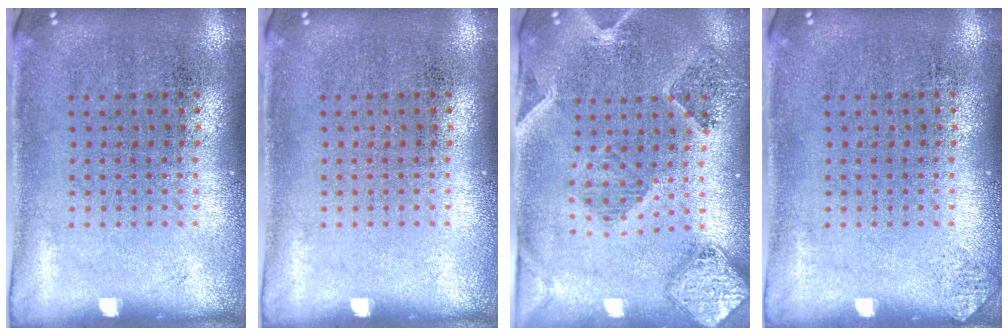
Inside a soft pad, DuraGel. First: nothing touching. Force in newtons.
{"total": 0.0}
{"total": 1.6, "press": 1.6, "slide": 0.3}
{"total": 0.5, "press": 0.5, "slide": 0.0}